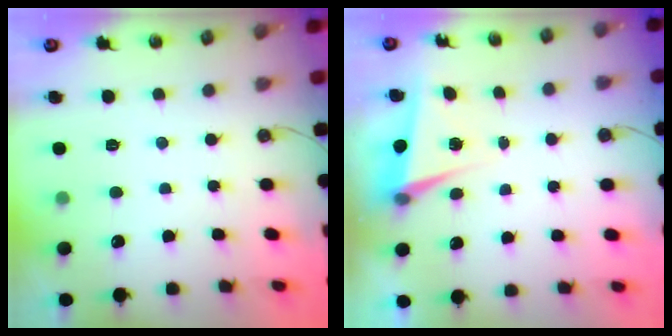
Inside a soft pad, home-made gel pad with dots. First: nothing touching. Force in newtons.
{"total": 5.6, "press": 5.5, "slide": 0.9}